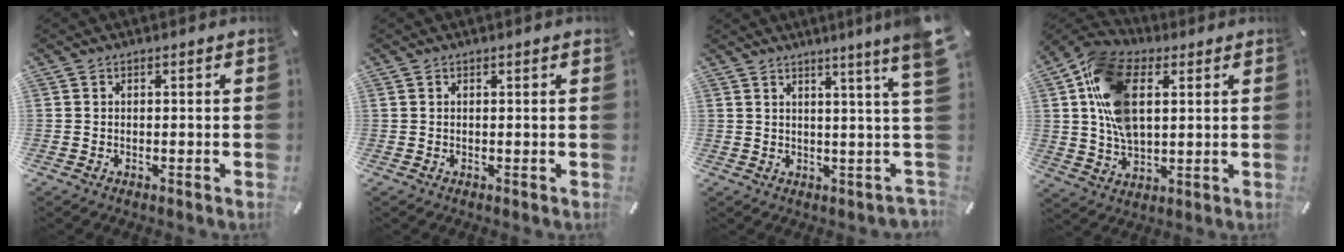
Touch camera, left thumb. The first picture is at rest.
{"total": 0.6, "force": [0.3, -0.1, 0.5], "torque": [-0.009, -0.001, 0.005]}
{"total": 10.0, "force": [4.4, -1.1, 8.9], "torque": [-0.139, -0.045, 0.064]}
{"total": 16.6, "force": [4.2, 10.4, 12.2], "torque": [-0.272, 0.004, 0.075]}